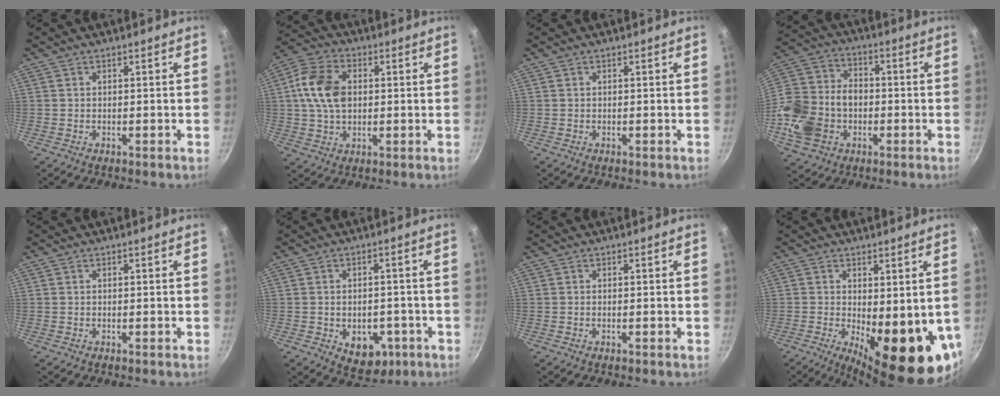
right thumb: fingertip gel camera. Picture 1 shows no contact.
{"total": 11.7, "force": [1.4, 8.0, 8.4], "torque": [-0.145, 0.014, 0.015]}
{"total": 0.0}
{"total": 17.7, "force": [-3.6, 13.5, 10.9], "torque": [-0.216, 0.038, -0.065]}
{"total": 0.0}
{"total": 8.8, "force": [-3.0, 6.2, 5.6], "torque": [-0.045, 0.009, -0.026]}
{"total": 0.0}
{"total": 15.7, "force": [-2.3, 5.8, 14.5], "torque": [-0.166, -0.027, -0.018]}